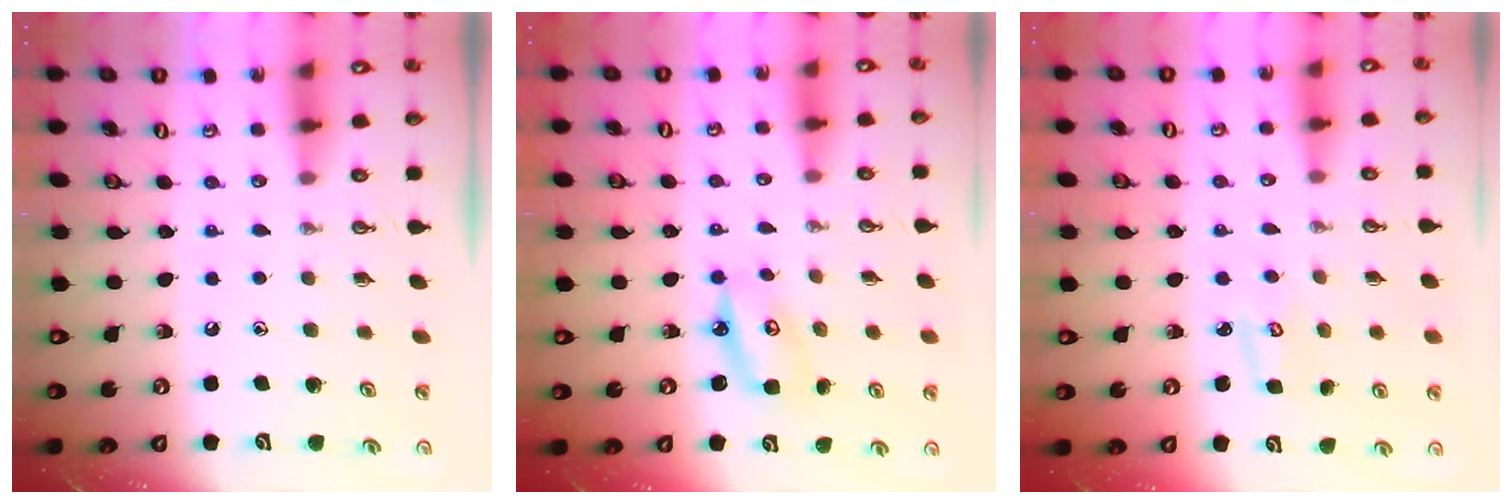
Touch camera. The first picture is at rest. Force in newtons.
{"total": 5.3, "press": 5.3, "slide": 0.5}
{"total": 2.5, "press": 2.5, "slide": 0.3}